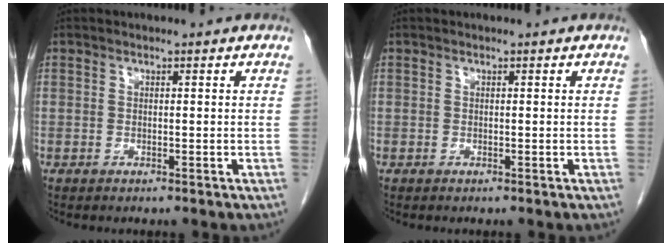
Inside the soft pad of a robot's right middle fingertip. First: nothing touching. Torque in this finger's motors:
{"motor_torque": [-0.01, 0.00, -0.01, 0.00]}